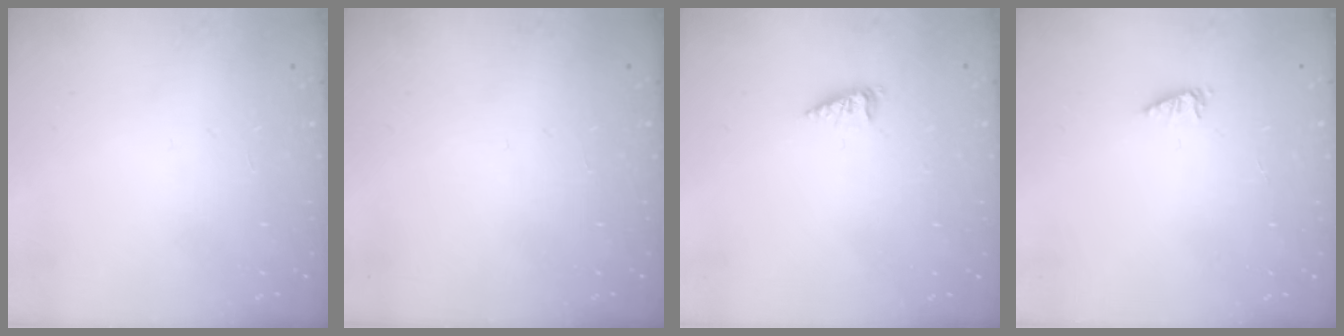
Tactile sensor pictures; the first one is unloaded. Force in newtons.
{"total": 0.0}
{"total": 2.2, "press": 2.2, "slide": 0.4}
{"total": 1.3, "press": 1.3, "slide": 0.1}